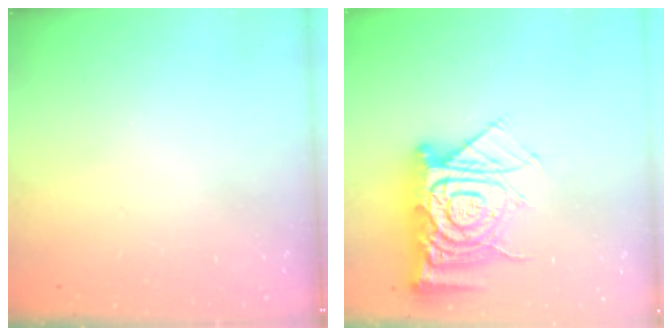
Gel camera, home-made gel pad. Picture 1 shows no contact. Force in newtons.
{"total": 17.2, "press": 17.2, "slide": 1.7}